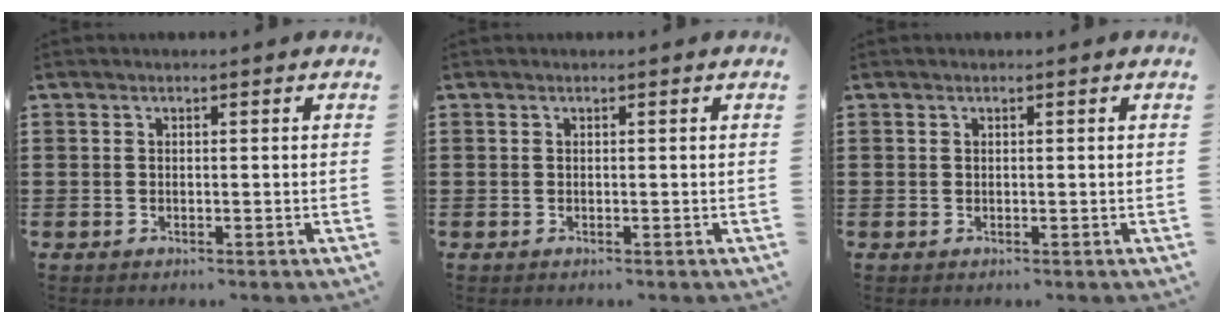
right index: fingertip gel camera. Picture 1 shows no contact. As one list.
[{"total": 0.0}, {"total": 0.0}]